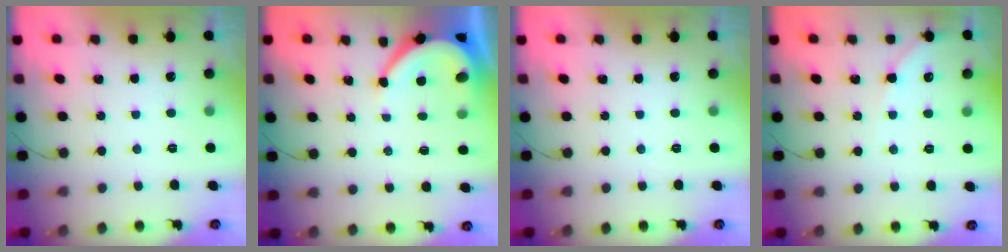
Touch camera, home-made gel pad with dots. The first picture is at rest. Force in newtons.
{"total": 6.3, "press": 6.3, "slide": 0.6}
{"total": 0.0}
{"total": 5.5, "press": 5.5, "slide": 0.6}